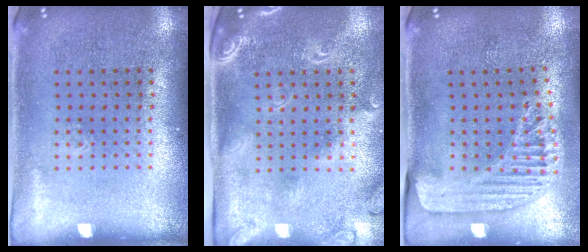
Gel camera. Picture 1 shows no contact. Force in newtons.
{"total": 2.4, "press": 1.8, "slide": 1.6}
{"total": 1.5, "press": 1.5, "slide": 0.2}